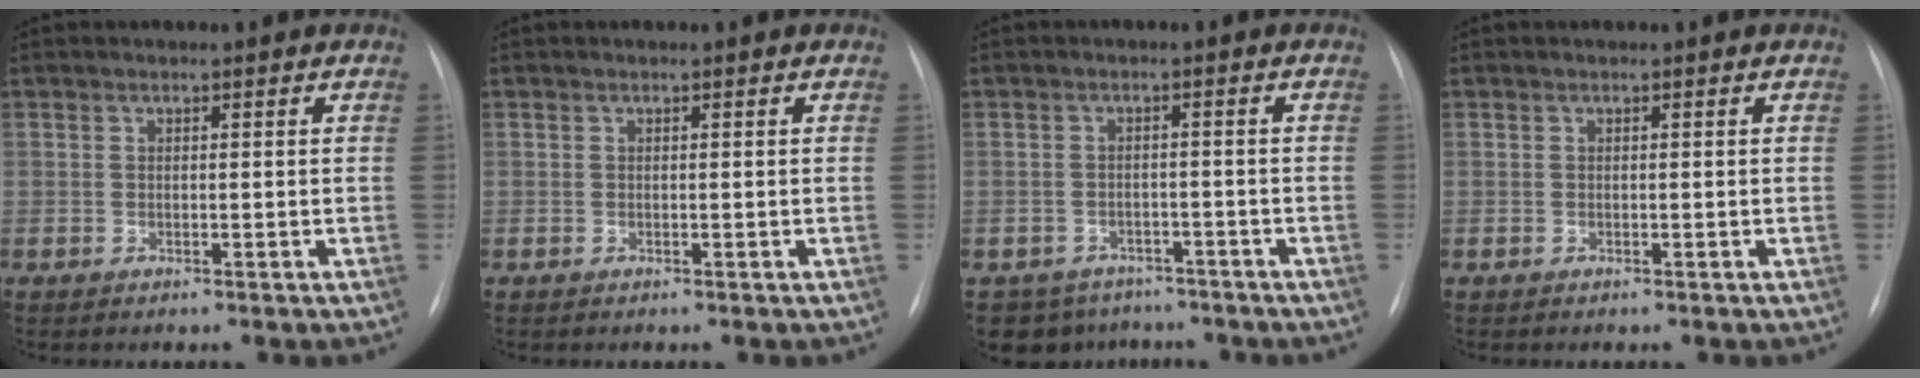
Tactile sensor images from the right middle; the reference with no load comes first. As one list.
[{"total": 0.0}, {"total": 7.1, "force": [-5.6, 4.4, 0.3], "torque": [-0.003, 0.015, -0.069]}, {"total": 0.0}]